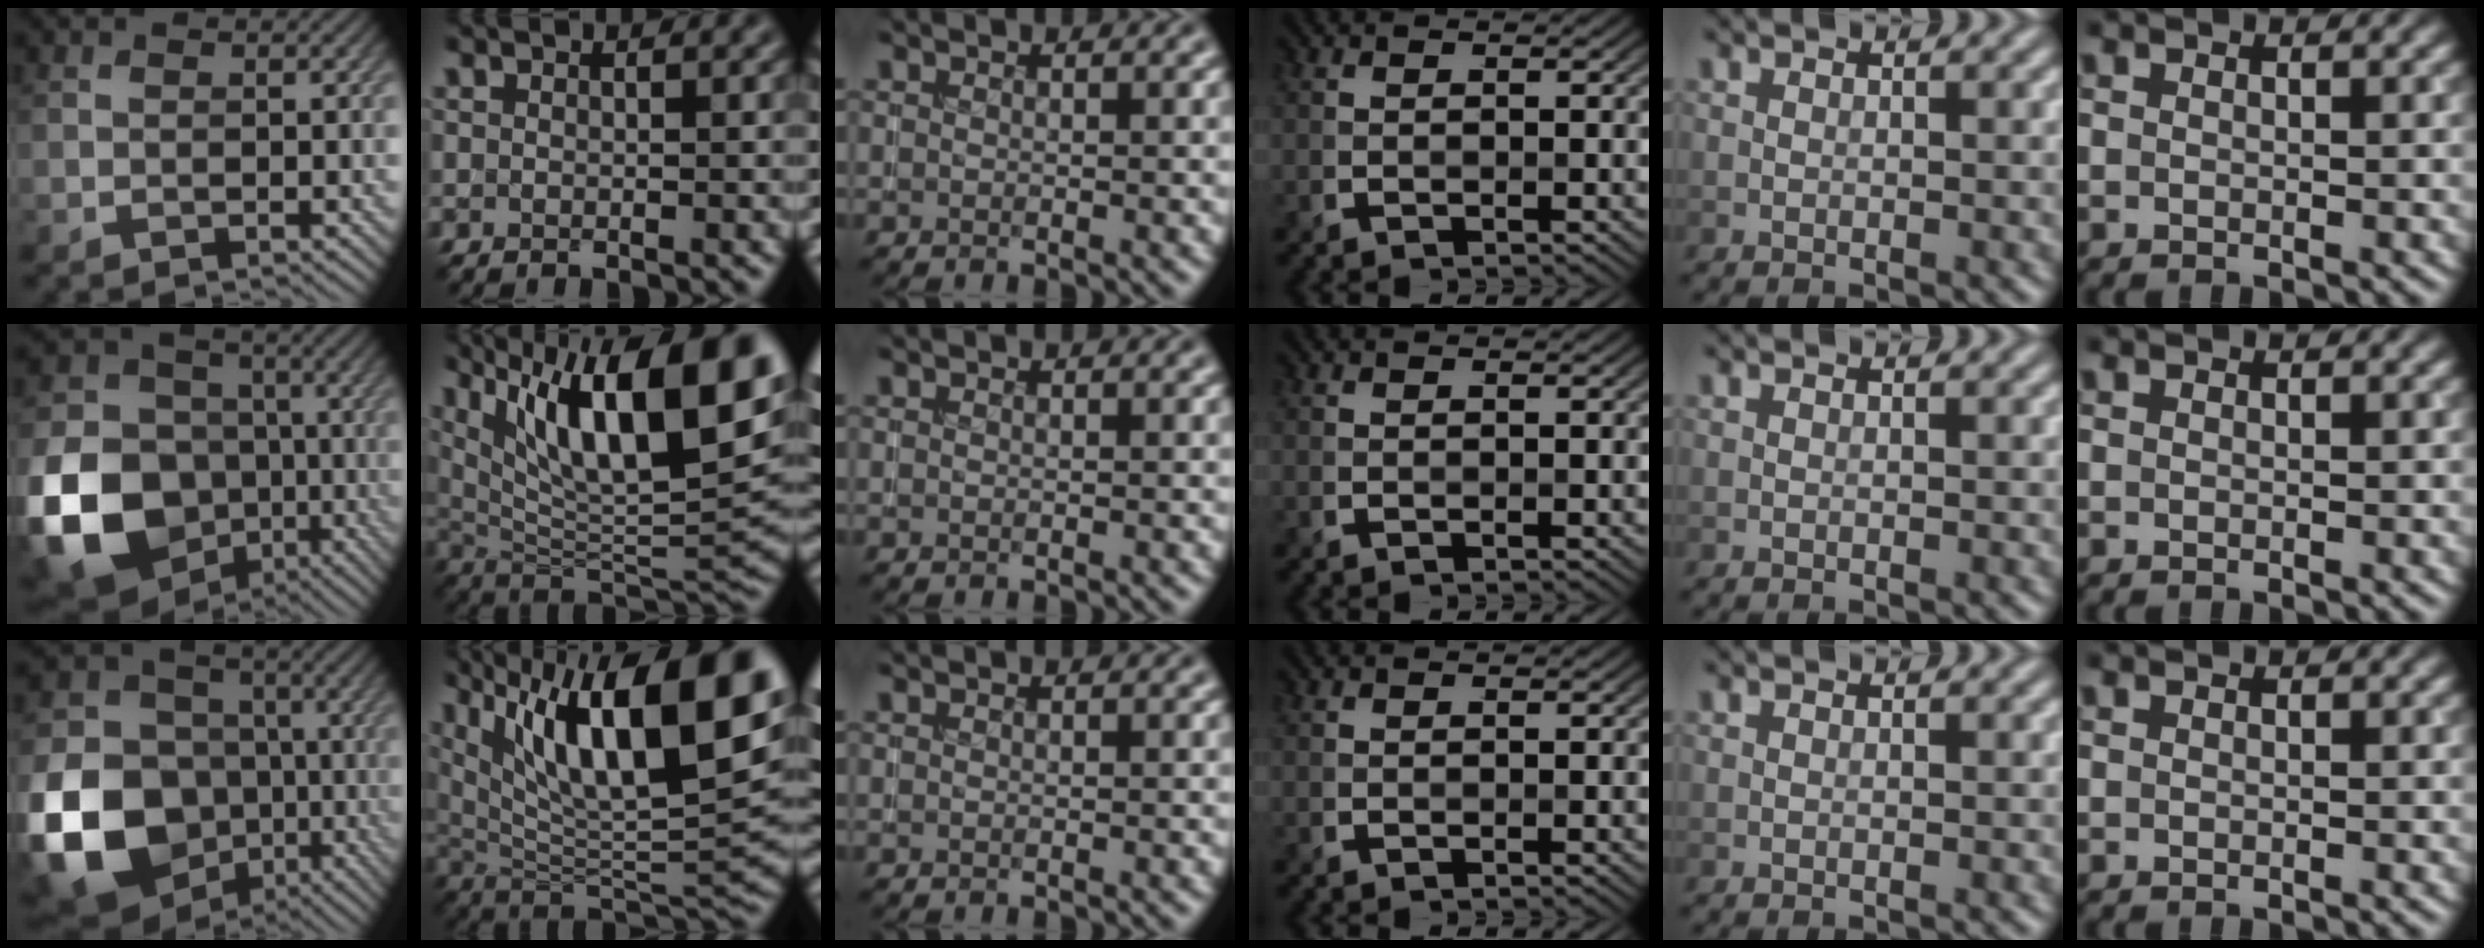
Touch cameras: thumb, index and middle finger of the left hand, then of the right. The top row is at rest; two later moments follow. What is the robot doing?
{"motion": "insert", "object": "coin"}